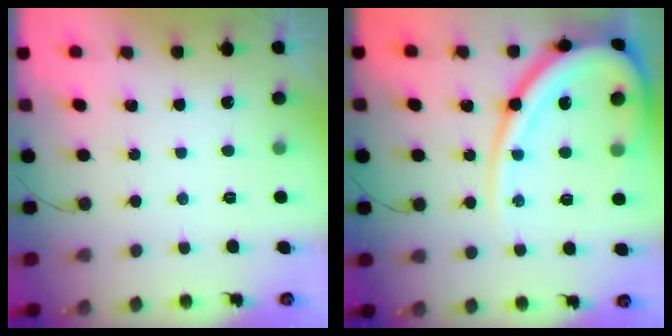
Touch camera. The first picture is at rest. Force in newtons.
{"total": 19.7, "press": 19.6, "slide": 2.0}